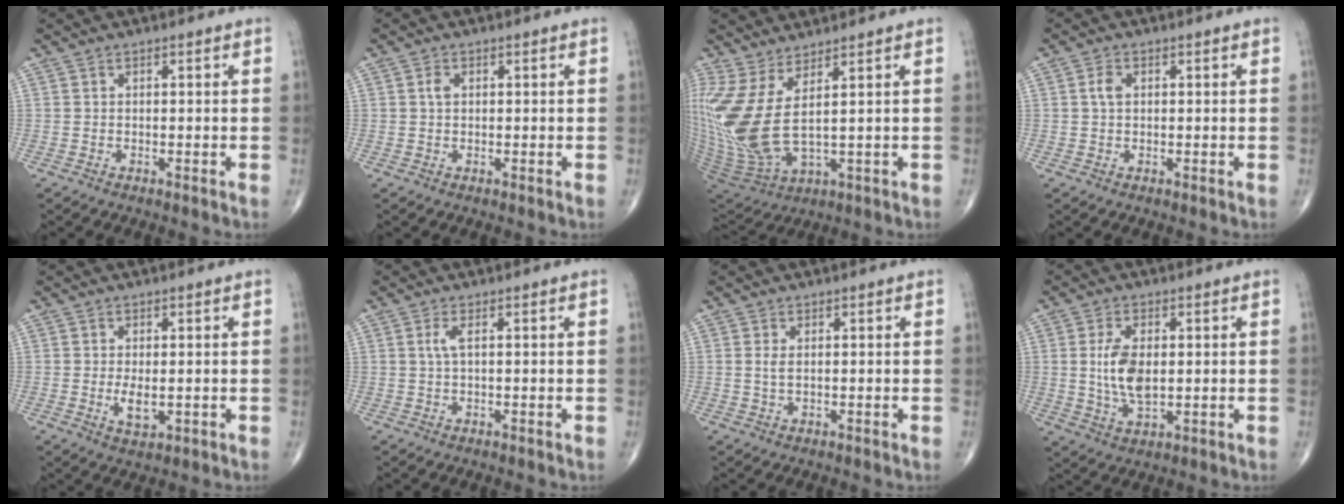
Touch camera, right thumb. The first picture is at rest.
{"total": 1.4, "force": [0.3, 1.0, 1.0], "torque": [-0.019, 0.002, 0.005]}
{"total": 13.6, "force": [3.4, 4.0, 12.6], "torque": [-0.309, -0.035, 0.085]}
{"total": 2.1, "force": [0.4, 1.4, 1.6], "torque": [-0.033, 0.004, 0.007]}
{"total": 3.4, "force": [-0.3, 1.6, 3.0], "torque": [-0.053, -0.008, -0.001]}
{"total": 1.8, "force": [0.4, 0.3, 1.7], "torque": [-0.050, 0.006, 0.012]}
{"total": 1.6, "force": [0.3, 0.6, 1.5], "torque": [-0.036, 0.000, 0.012]}
{"total": 8.0, "force": [0.7, 4.1, 6.9], "torque": [-0.136, -0.010, 0.018]}